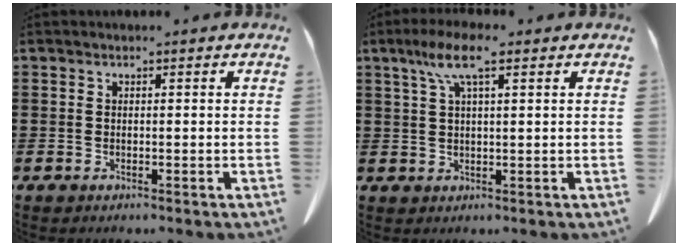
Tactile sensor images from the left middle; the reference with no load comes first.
{"total": 6.5, "force": [3.4, 1.3, 5.4], "torque": [-0.112, 0.010, 0.058]}